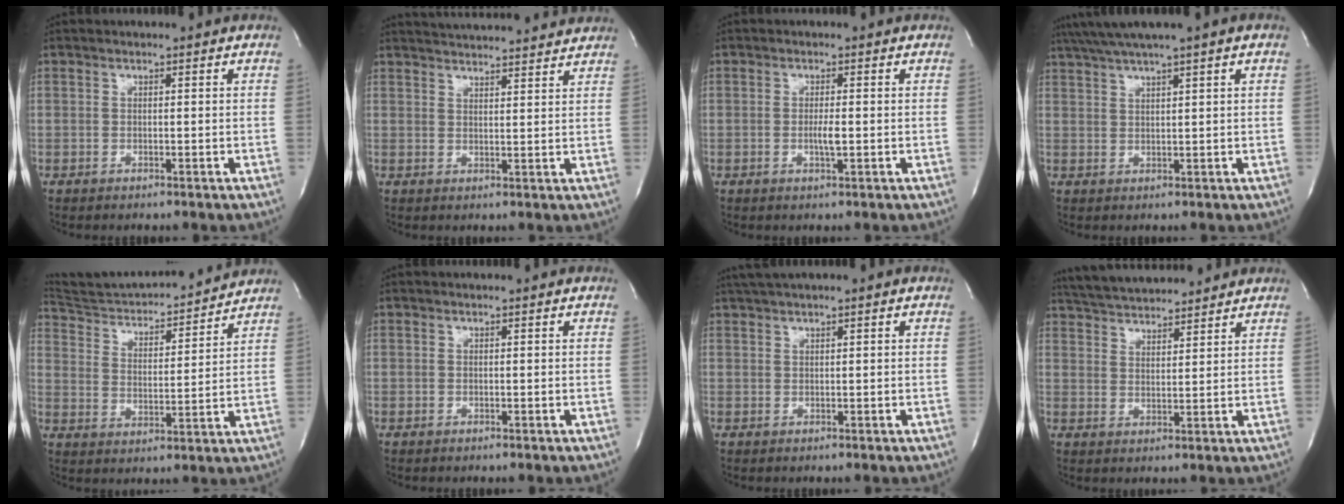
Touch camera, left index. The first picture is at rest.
{"total": 15.1, "force": [14.4, 1.2, 4.4], "torque": [-0.073, 0.023, 0.193]}
{"total": 1.7, "force": [-0.5, 0.0, 1.7], "torque": [-0.038, -0.010, -0.006]}
{"total": 8.6, "force": [6.6, -1.0, 5.4], "torque": [-0.096, 0.033, 0.104]}
{"total": 16.6, "force": [15.9, 1.8, 4.5], "torque": [-0.079, -0.001, 0.246]}
{"total": 0.0}
{"total": 2.9, "force": [2.4, -0.4, 1.6], "torque": [-0.030, 0.022, 0.048]}
{"total": 12.0, "force": [11.3, 1.6, 3.7], "torque": [-0.070, 0.023, 0.181]}